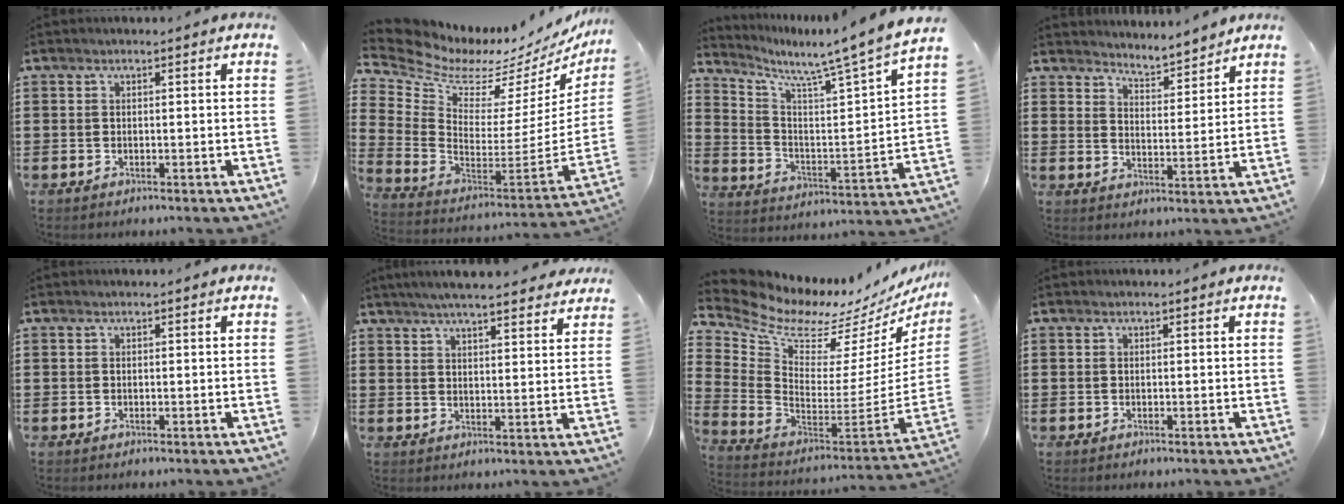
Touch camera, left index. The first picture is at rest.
{"total": 4.7, "force": [4.0, 2.2, 1.1], "torque": [-0.056, -0.057, 0.064]}
{"total": 6.1, "force": [5.3, -0.7, 2.8], "torque": [-0.072, -0.062, 0.075]}
{"total": 4.1, "force": [4.1, -0.3, -0.1], "torque": [-0.016, -0.027, 0.070]}
{"total": 0.0}
{"total": 5.2, "force": [4.9, 0.1, 1.9], "torque": [-0.051, -0.014, 0.087]}
{"total": 6.4, "force": [5.5, 2.4, 2.1], "torque": [-0.083, -0.063, 0.090]}
{"total": 0.0}